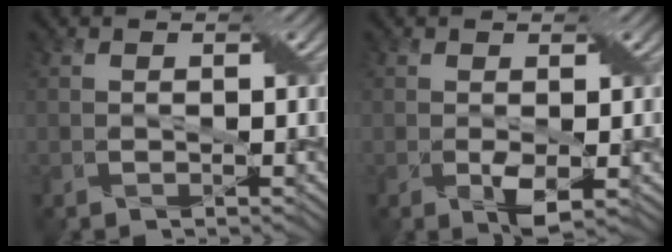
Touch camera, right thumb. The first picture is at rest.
{"total": 2.4, "force": [-0.3, 1.1, 2.1], "torque": [-0.045, -0.009, -0.002]}